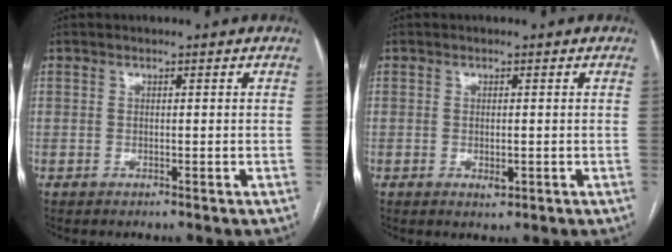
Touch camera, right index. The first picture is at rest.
{"total": 1.5, "force": [-0.4, 0.6, 1.3], "torque": [-0.023, -0.001, 0.001]}